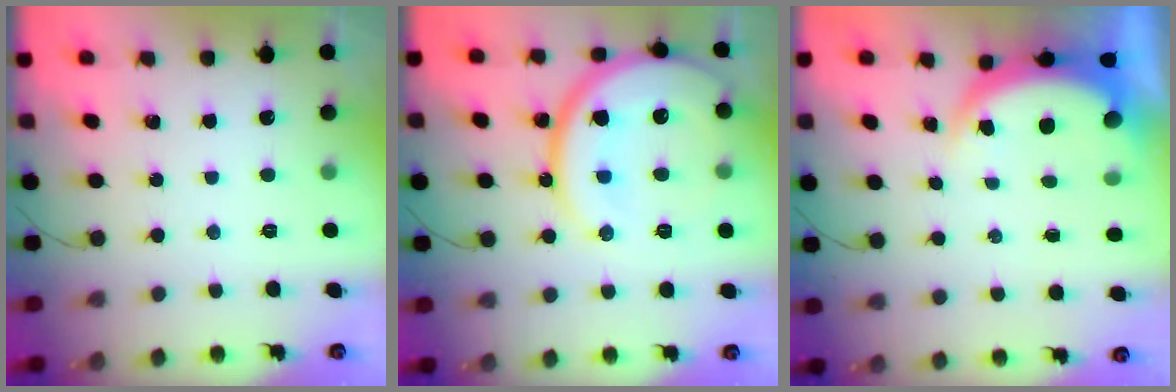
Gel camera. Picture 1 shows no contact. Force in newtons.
{"total": 21.0, "press": 20.9, "slide": 2.2}
{"total": 5.2, "press": 5.2, "slide": 0.5}